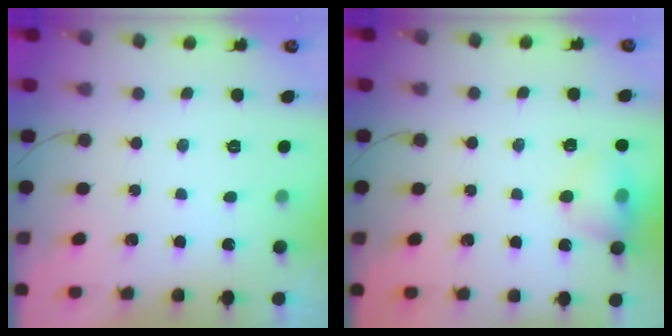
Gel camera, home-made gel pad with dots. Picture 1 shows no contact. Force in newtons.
{"total": 10.3, "press": 10.2, "slide": 1.5}